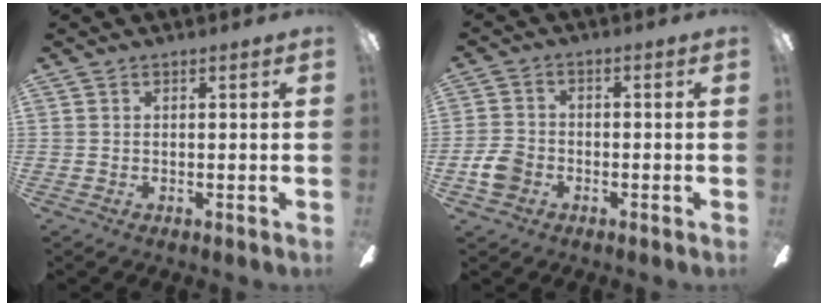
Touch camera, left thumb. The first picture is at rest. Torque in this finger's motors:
{"motor_torque": [-0.23, 0.30, -0.09, 0.09, 0.04]}